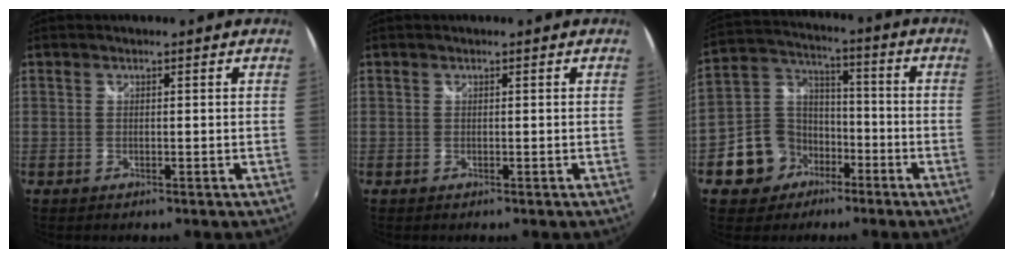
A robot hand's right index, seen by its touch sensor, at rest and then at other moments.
{"total": 0.0}
{"total": 11.2, "force": [-5.8, 9.2, 2.8], "torque": [-0.081, 0.039, -0.089]}